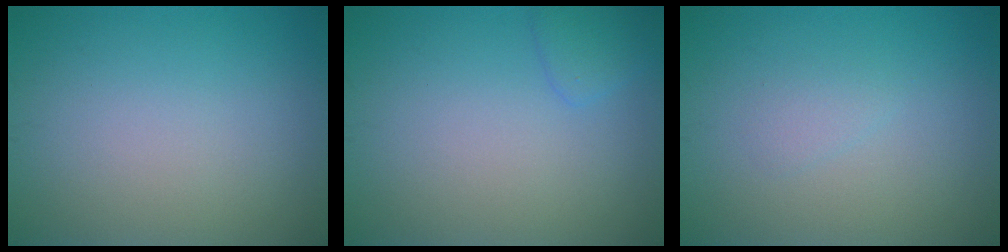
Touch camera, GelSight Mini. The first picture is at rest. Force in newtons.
{"total": 1.5, "press": 1.4, "slide": 0.1}
{"total": 0.9, "press": 0.9, "slide": 0.2}